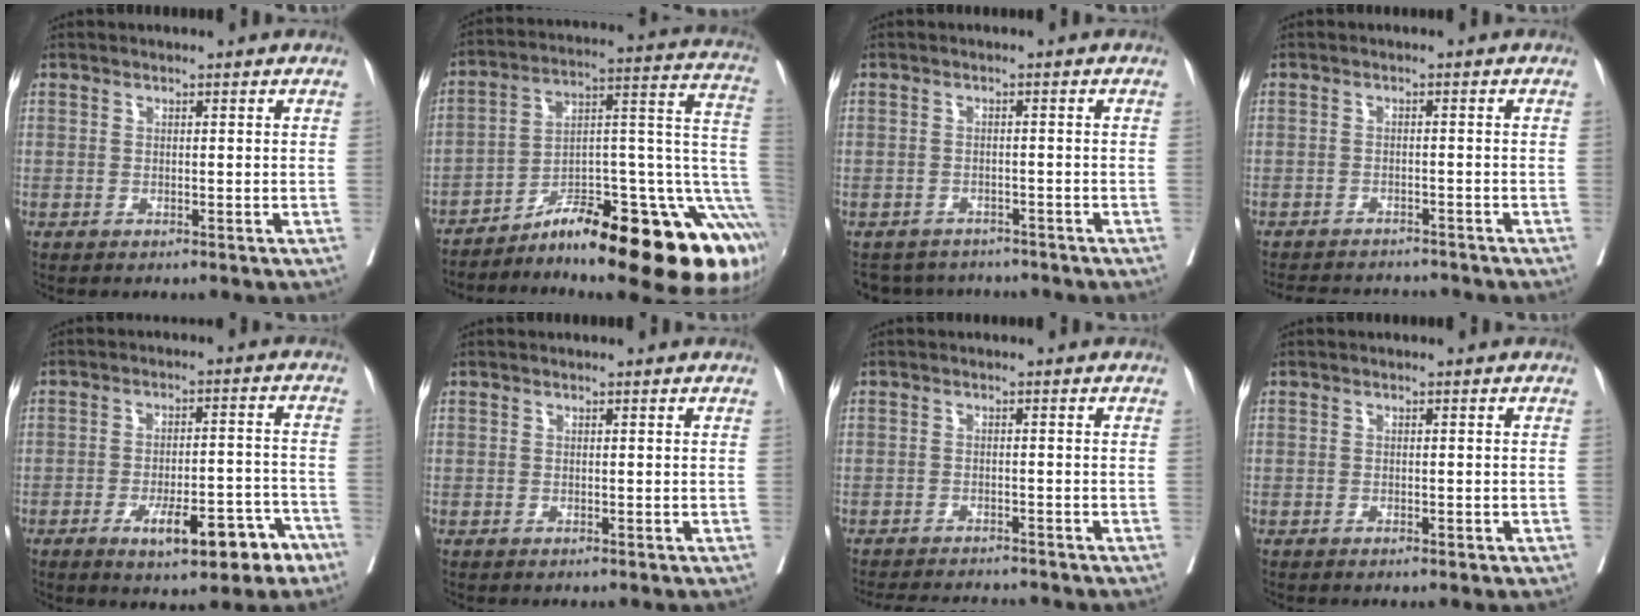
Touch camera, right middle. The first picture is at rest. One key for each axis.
{"total": 26.0, "fx": -14.7, "fy": 5.0, "fz": 20.9, "tx": -0.175, "ty": 0.033, "tz": -0.216}
{"total": 6.4, "fx": -6.0, "fy": 2.0, "fz": 0.3, "tx": 0.000, "ty": 0.007, "tz": -0.081}
{"total": 9.0, "fx": -8.5, "fy": 2.0, "fz": 2.2, "tx": -0.037, "ty": 0.004, "tz": -0.114}
{"total": 10.2, "fx": -5.8, "fy": 2.9, "fz": 7.9, "tx": -0.108, "ty": 0.013, "tz": -0.076}
{"total": 0.0}
{"total": 8.1, "fx": -7.7, "fy": 0.9, "fz": 2.3, "tx": -0.030, "ty": -0.004, "tz": -0.110}
{"total": 1.1, "fx": -0.7, "fy": 0.5, "fz": 0.7, "tx": -0.013, "ty": -0.001, "tz": -0.008}